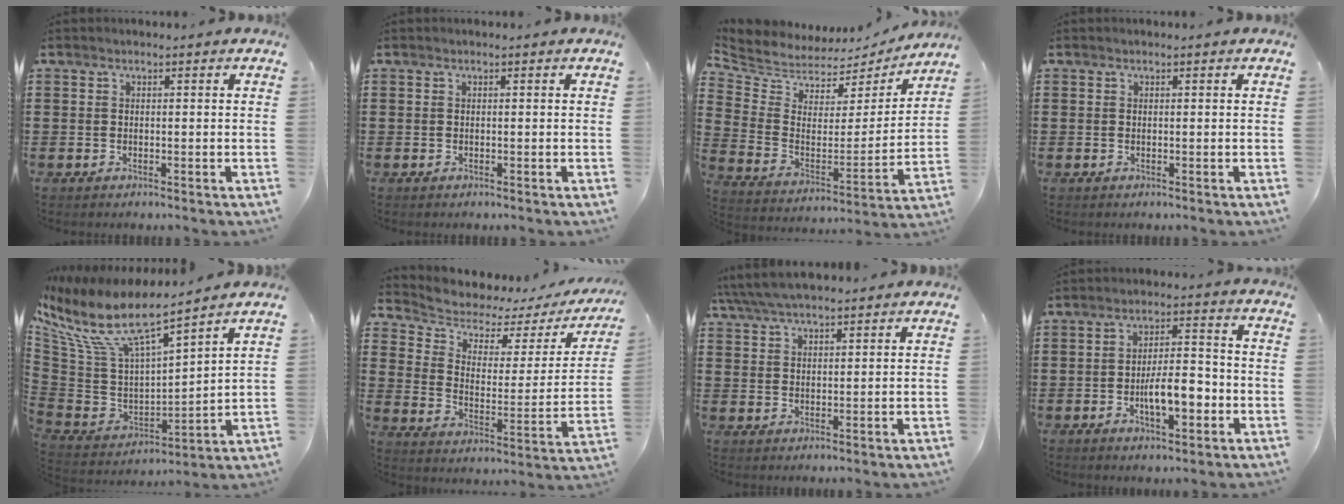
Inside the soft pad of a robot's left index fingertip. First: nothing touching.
{"total": 0.0}
{"total": 5.1, "force": [4.6, 2.0, 0.1], "torque": [-0.040, -0.042, 0.078]}
{"total": 0.0}
{"total": 11.5, "force": [7.4, 3.3, 8.2], "torque": [-0.193, -0.049, 0.122]}
{"total": 4.5, "force": [3.8, 2.2, 0.8], "torque": [-0.049, -0.027, 0.060]}
{"total": 5.1, "force": [4.7, 0.8, 1.9], "torque": [-0.051, -0.007, 0.086]}
{"total": 7.1, "force": [-2.4, 2.8, 6.0], "torque": [-0.106, 0.004, -0.050]}